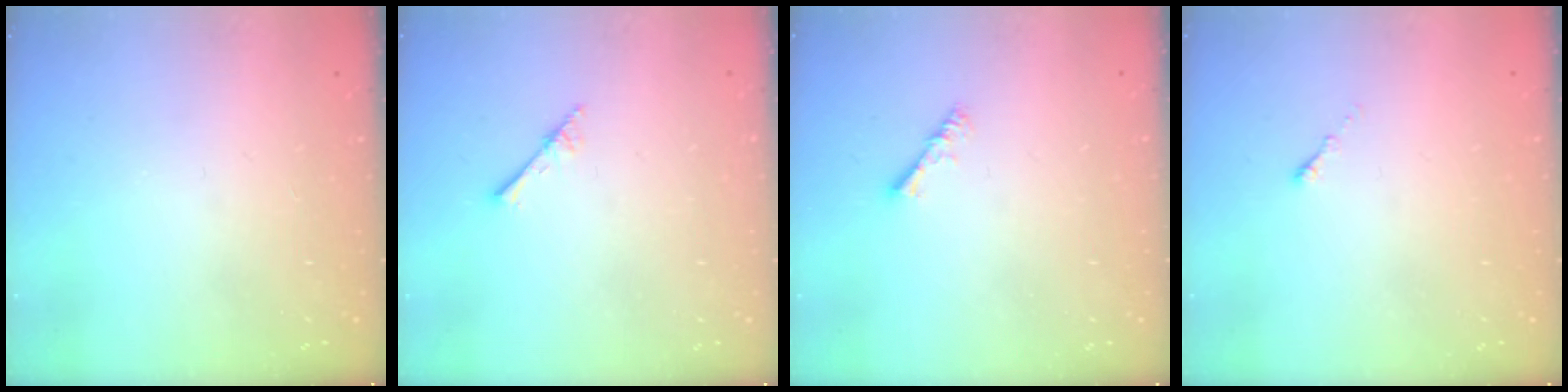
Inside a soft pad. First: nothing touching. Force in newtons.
{"total": 2.3, "press": 2.2, "slide": 0.2}
{"total": 2.8, "press": 2.8, "slide": 0.5}
{"total": 0.0}